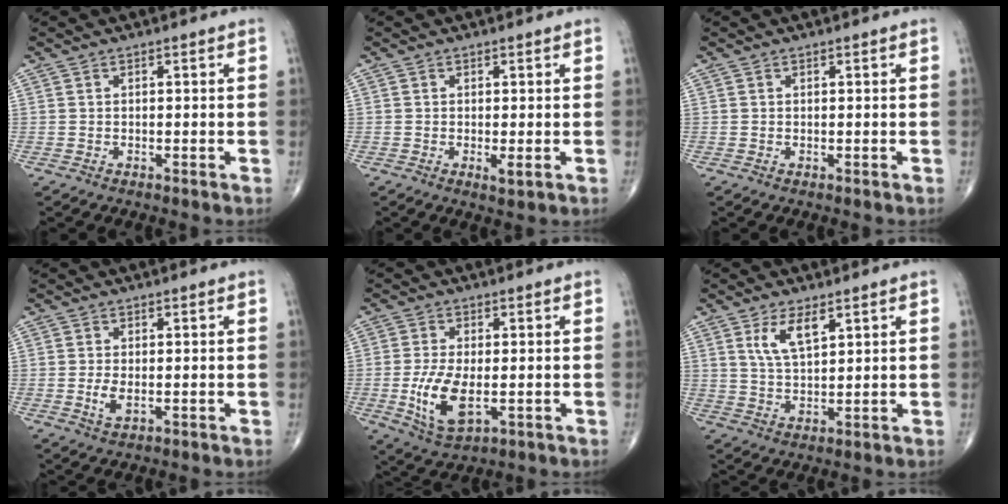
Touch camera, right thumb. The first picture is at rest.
{"total": 1.6, "force": [-0.3, 0.5, 1.6], "torque": [-0.027, -0.007, -0.003]}
{"total": 0.0}
{"total": 2.7, "force": [-0.3, 1.3, 2.3], "torque": [-0.054, -0.007, -0.005]}
{"total": 9.2, "force": [-1.5, 4.3, 8.0], "torque": [-0.160, -0.014, -0.020]}
{"total": 6.3, "force": [3.2, 2.5, 4.8], "torque": [-0.087, -0.018, 0.067]}